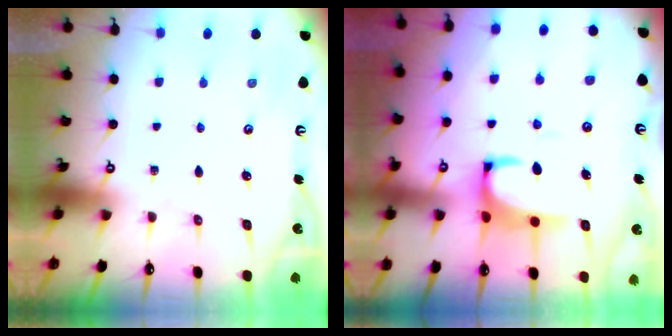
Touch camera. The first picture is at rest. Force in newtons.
{"total": 2.2, "press": 2.0, "slide": 0.9}